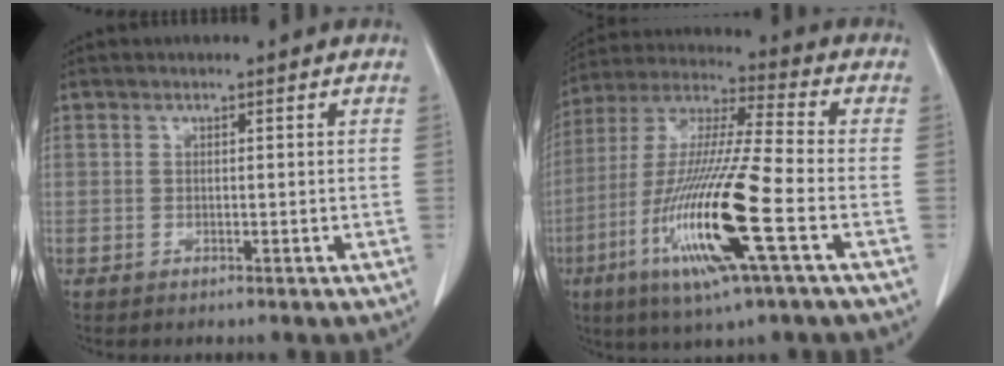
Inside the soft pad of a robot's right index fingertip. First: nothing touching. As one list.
[{"total": 18.8, "force": [-6.4, 0.6, 17.7], "torque": [-0.372, -0.026, -0.124]}]